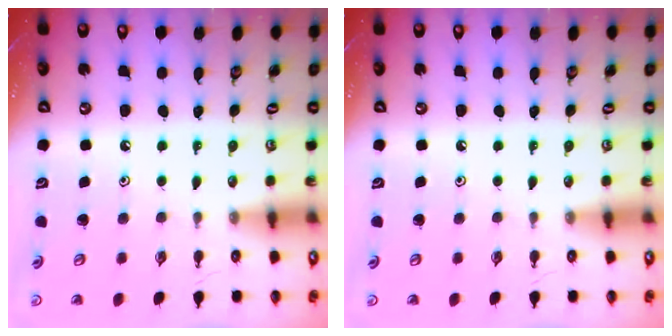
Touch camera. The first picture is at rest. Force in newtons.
{"total": 0.0}